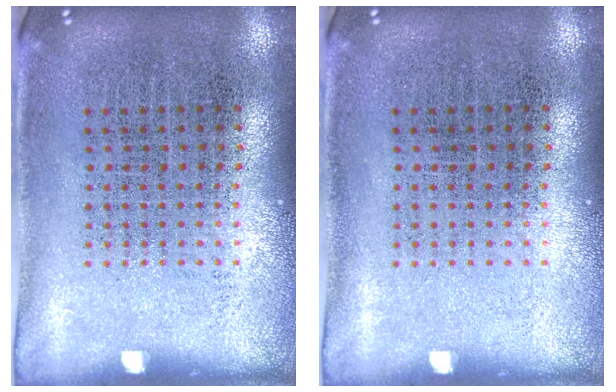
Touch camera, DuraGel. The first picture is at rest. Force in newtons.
{"total": 0.0}